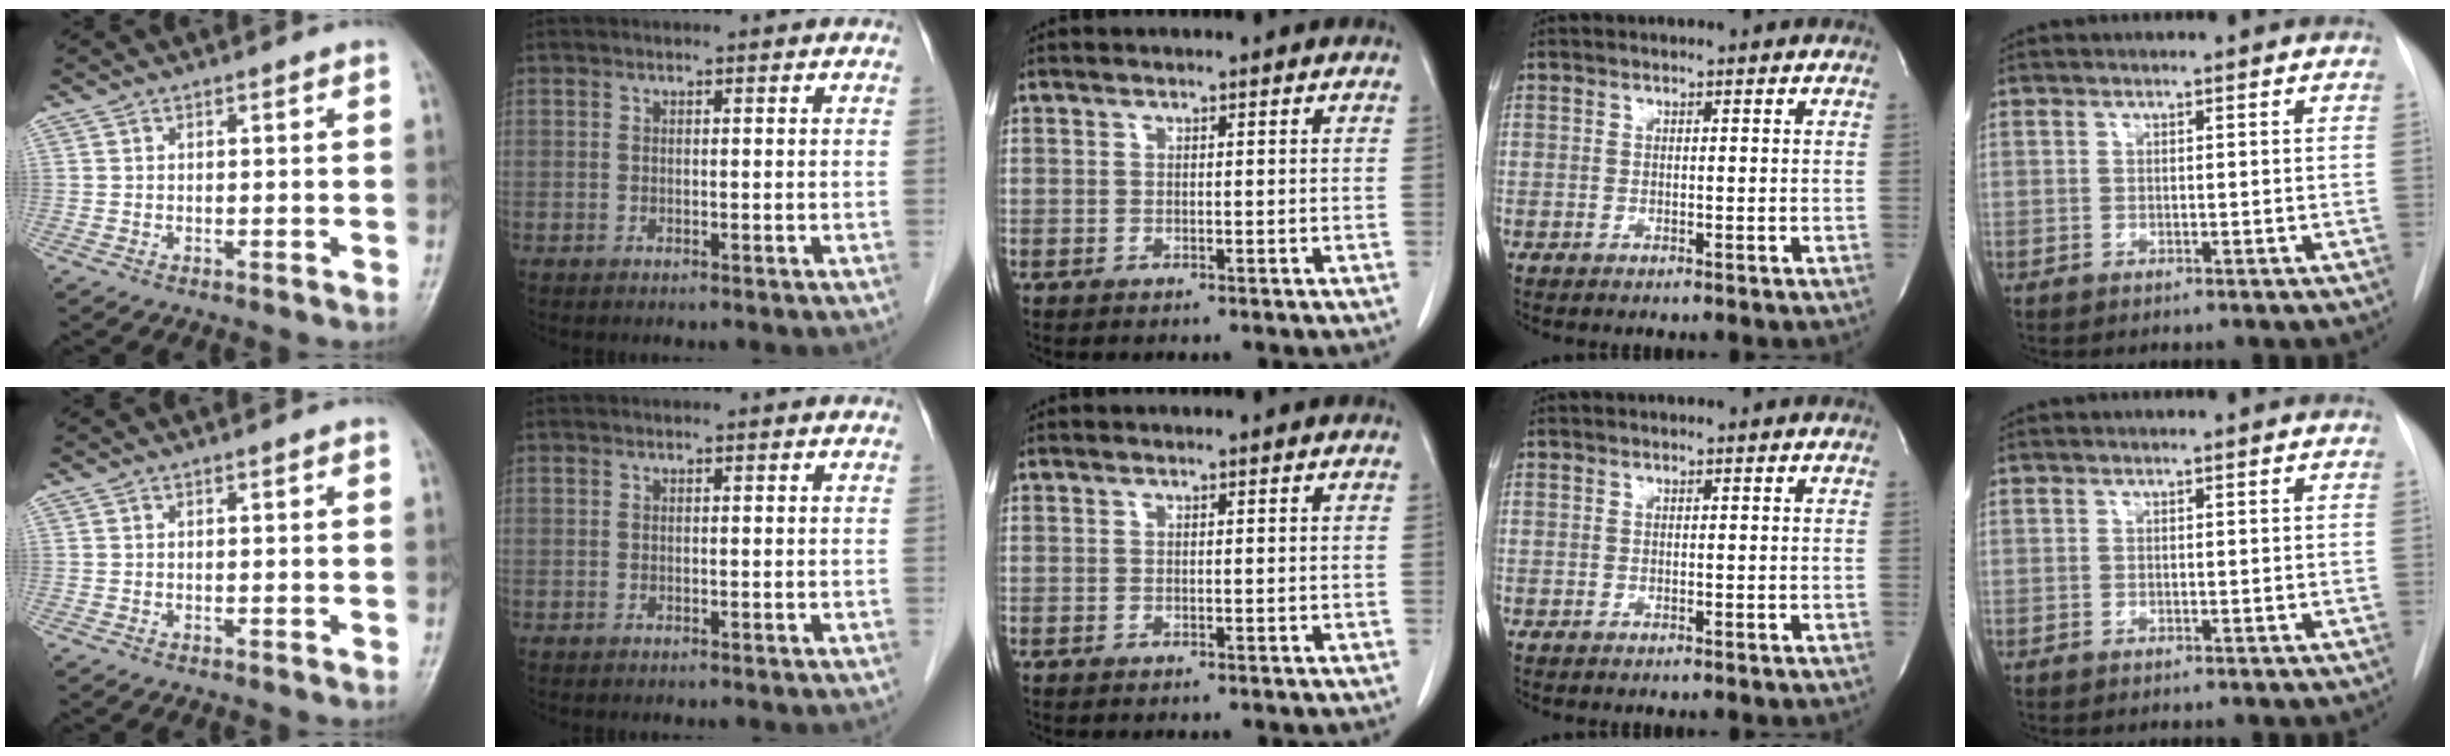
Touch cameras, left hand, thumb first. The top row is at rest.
{}